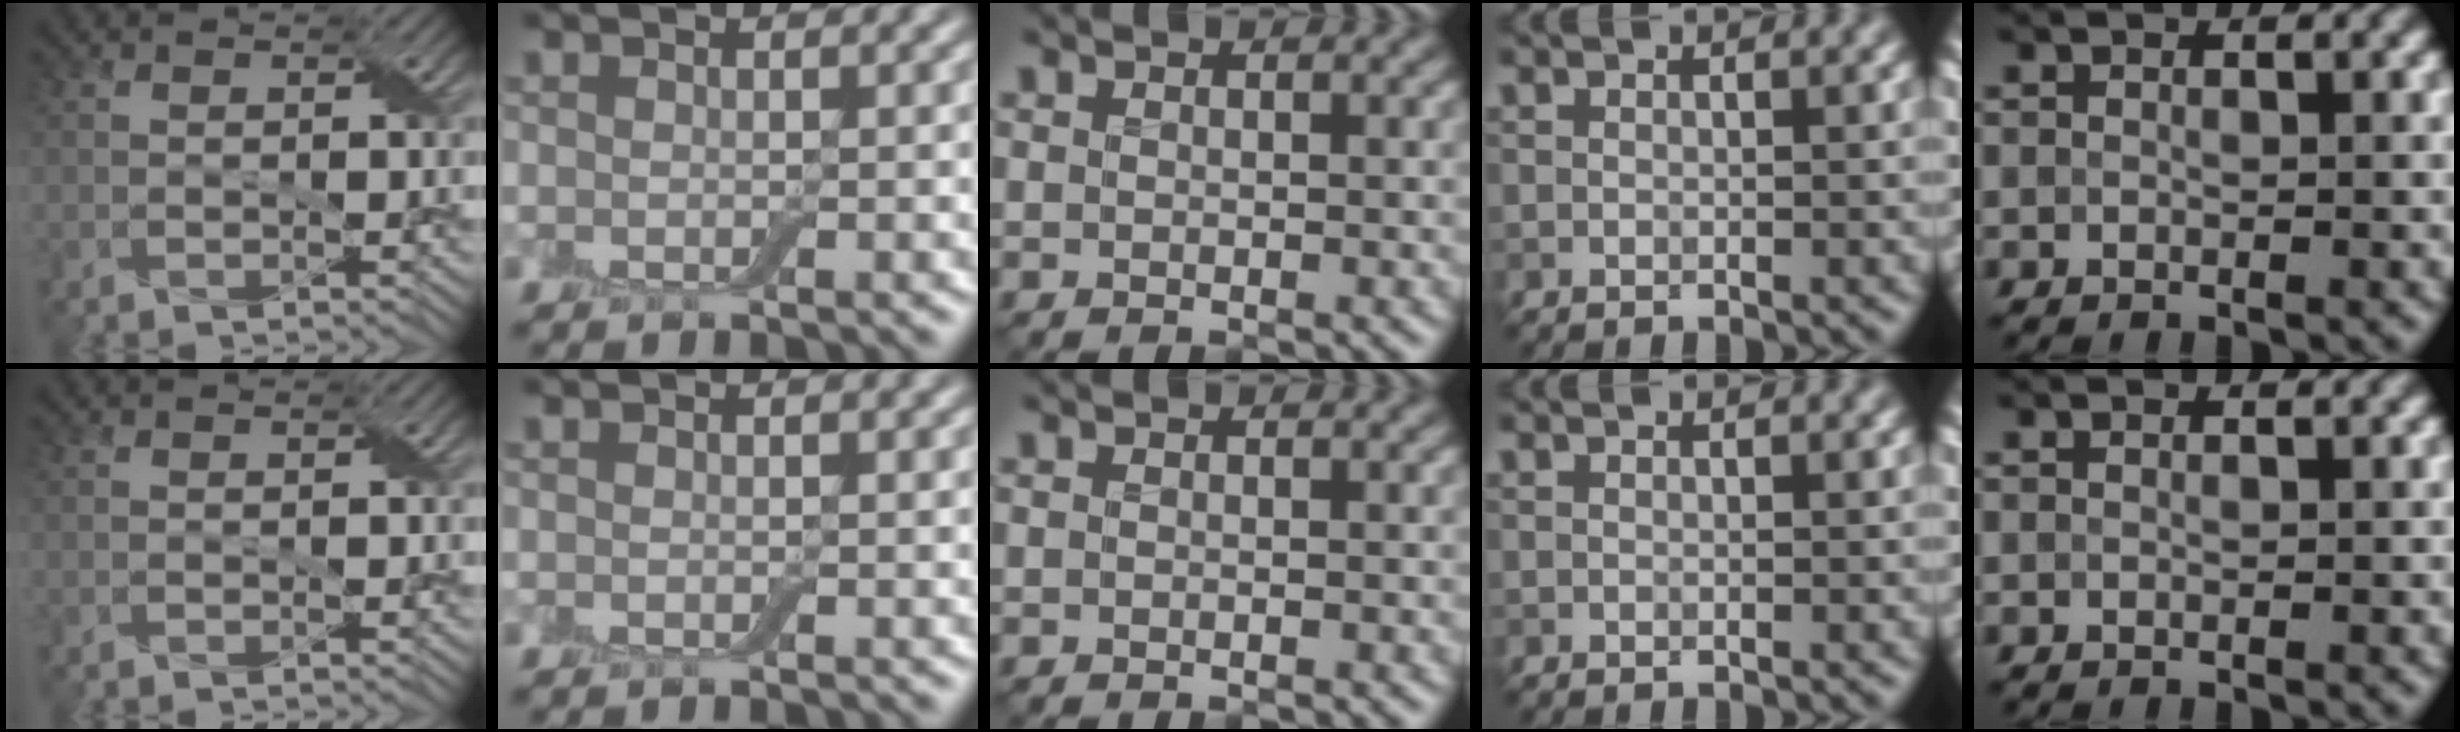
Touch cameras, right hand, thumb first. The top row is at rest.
{}